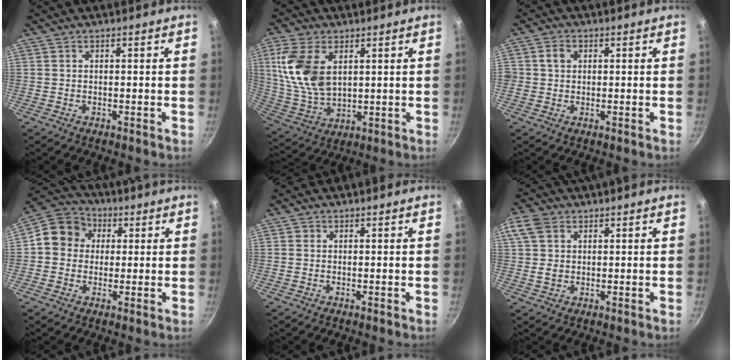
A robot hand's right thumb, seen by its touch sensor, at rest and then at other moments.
{"total": 14.2, "force": [3.9, 8.6, 10.6], "torque": [-0.201, -0.014, 0.089]}
{"total": 3.0, "force": [0.6, 2.6, 1.3], "torque": [-0.006, 0.005, 0.007]}
{"total": 9.9, "force": [1.4, 8.9, 4.0], "torque": [-0.037, 0.019, 0.001]}
{"total": 0.8, "force": [0.0, 0.7, 0.2], "torque": [0.000, 0.002, -0.003]}
{"total": 6.3, "force": [2.0, 4.8, 3.5], "torque": [-0.061, -0.001, 0.031]}